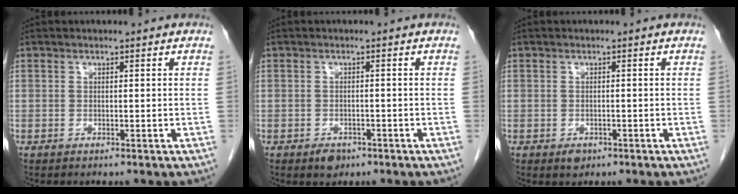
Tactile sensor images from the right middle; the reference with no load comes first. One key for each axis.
{"total": 2.2, "fx": -1.5, "fy": 1.4, "fz": 1.0, "tx": -0.015, "ty": 0.002, "tz": -0.015}
{"total": 1.5, "fx": -0.8, "fy": 1.0, "fz": 0.7, "tx": -0.011, "ty": 0.001, "tz": -0.006}